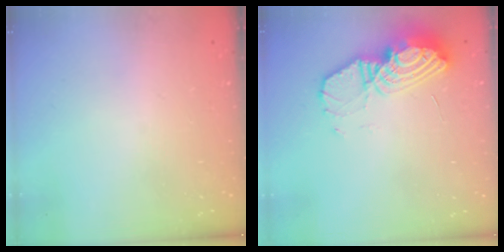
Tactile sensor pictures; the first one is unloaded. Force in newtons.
{"total": 13.9, "press": 13.9, "slide": 1.3}